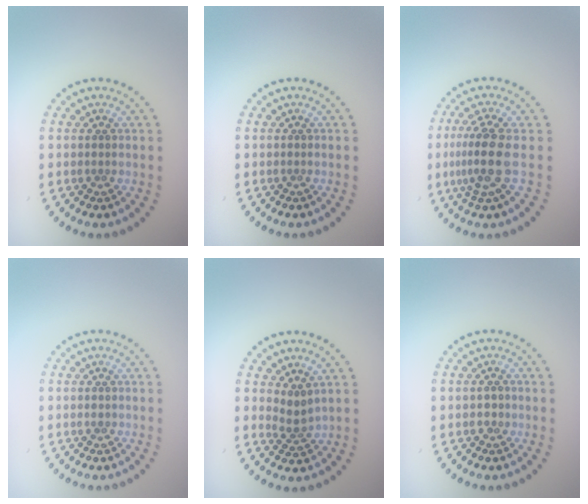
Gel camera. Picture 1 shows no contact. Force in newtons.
{"total": 0.0}
{"total": 3.8, "press": 3.2, "slide": 2.1}
{"total": 0.6, "press": 0.6, "slide": 0.1}
{"total": 1.9, "press": 1.2, "slide": 1.5}
{"total": 1.0, "press": 1.0, "slide": 0.3}